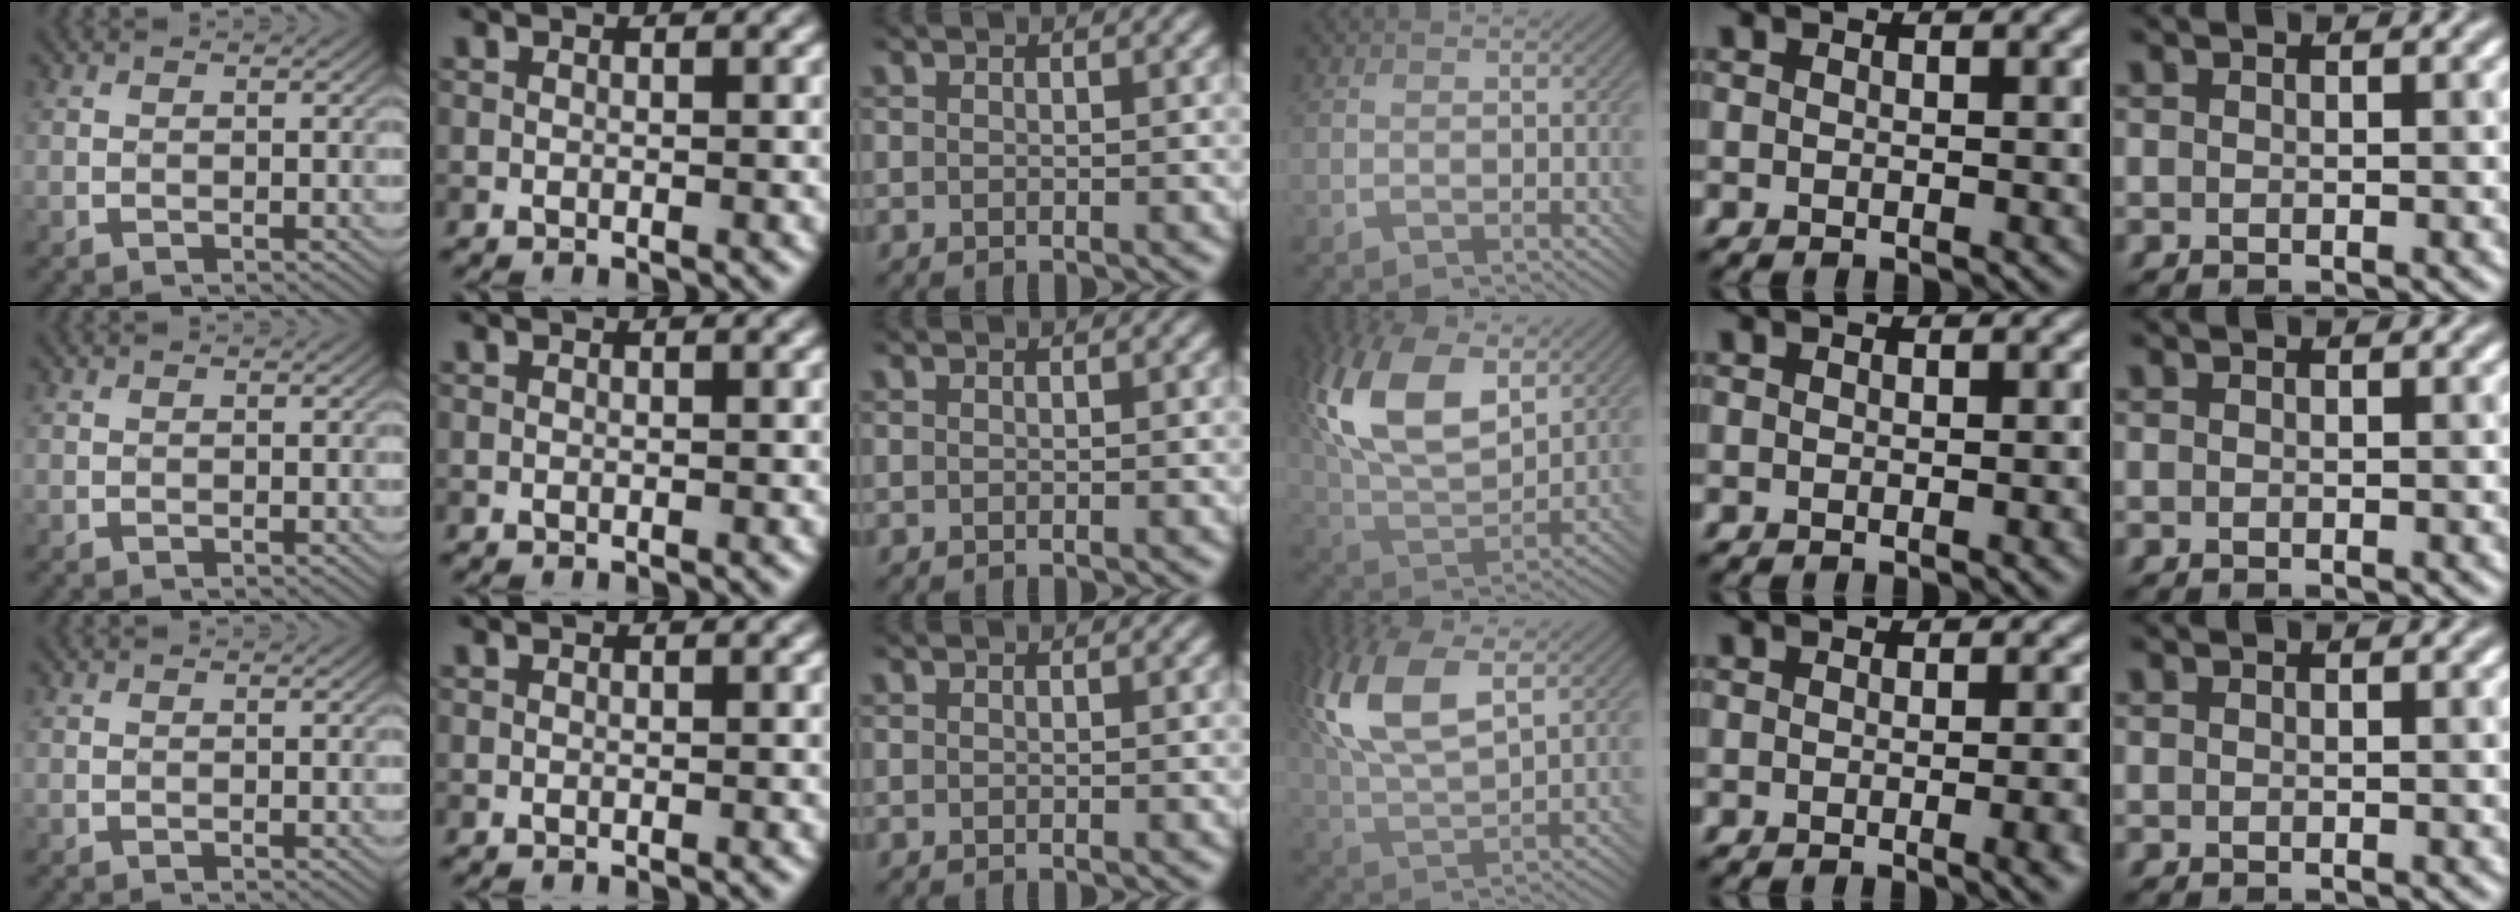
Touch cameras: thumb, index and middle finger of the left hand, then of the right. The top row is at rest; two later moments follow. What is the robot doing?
{"motion": "insert", "object": "bottle cap"}